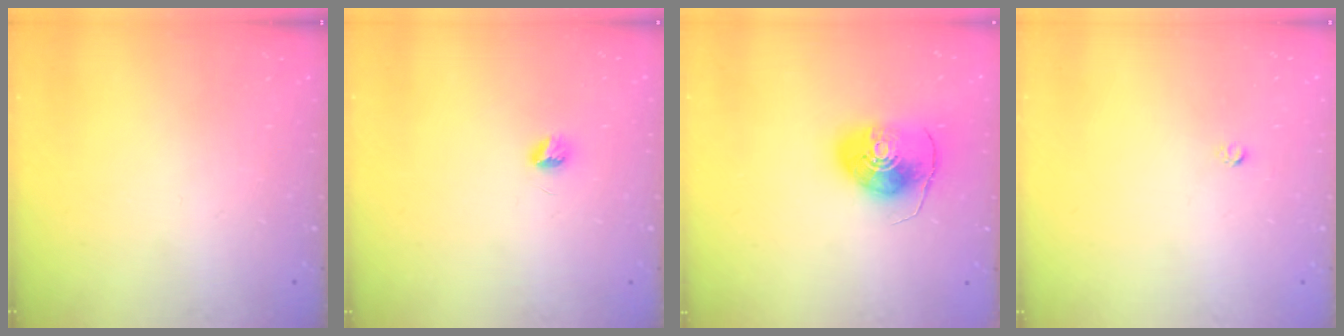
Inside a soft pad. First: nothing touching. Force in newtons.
{"total": 3.4, "press": 3.4, "slide": 0.4}
{"total": 10.0, "press": 9.9, "slide": 1.4}
{"total": 1.6, "press": 1.5, "slide": 0.1}